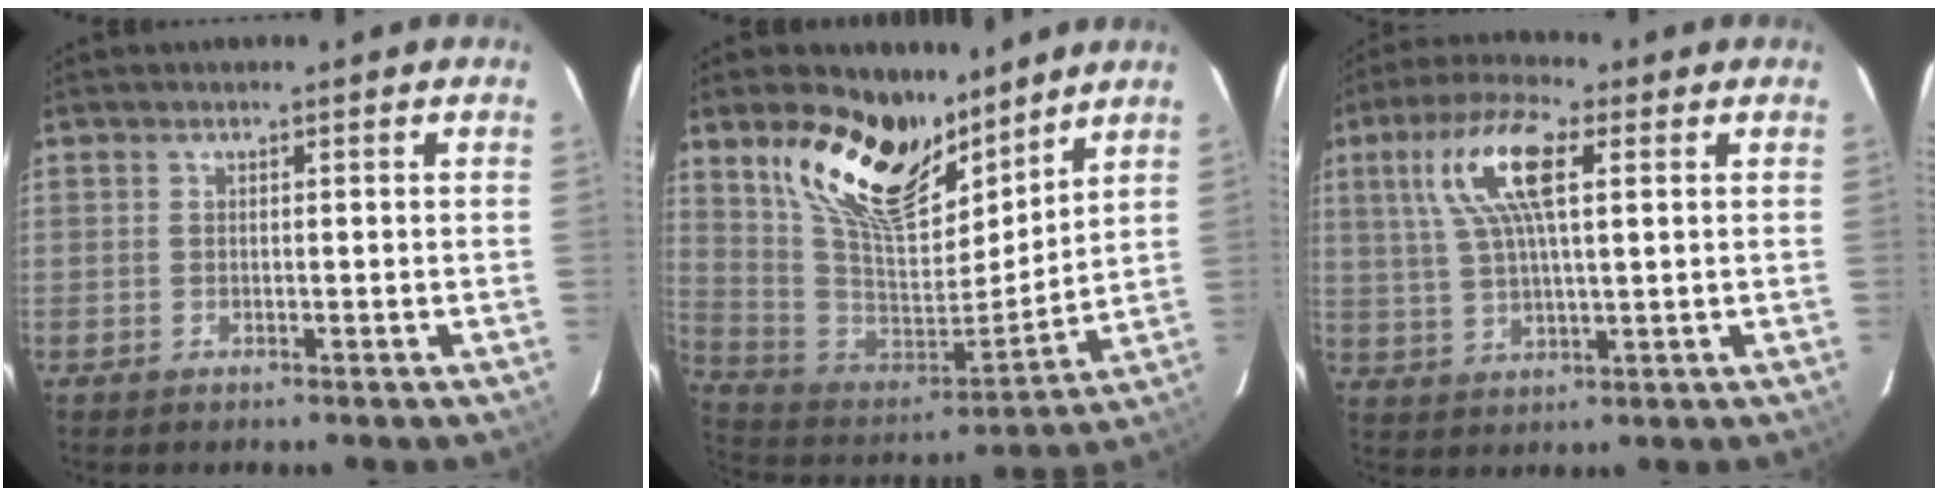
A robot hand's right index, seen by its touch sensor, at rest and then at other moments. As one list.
[{"total": 20.7, "force": [13.9, 9.8, 11.9], "torque": [-0.238, 0.007, 0.265]}, {"total": 11.5, "force": [4.0, 3.5, 10.2], "torque": [-0.201, 0.020, 0.078]}]